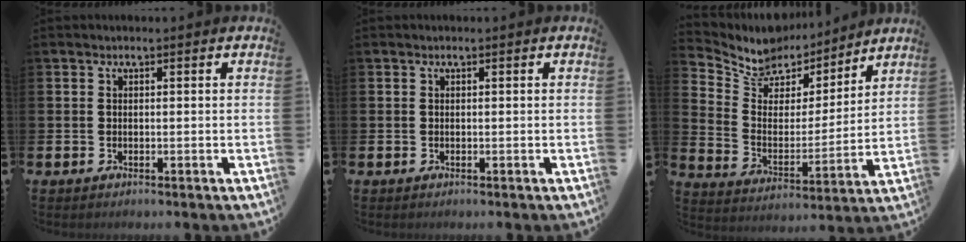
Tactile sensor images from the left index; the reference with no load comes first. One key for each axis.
{"total": 0.0}
{"total": 8.3, "fx": 7.6, "fy": 3.3, "fz": 0.3, "tx": -0.061, "ty": -0.058, "tz": 0.138}